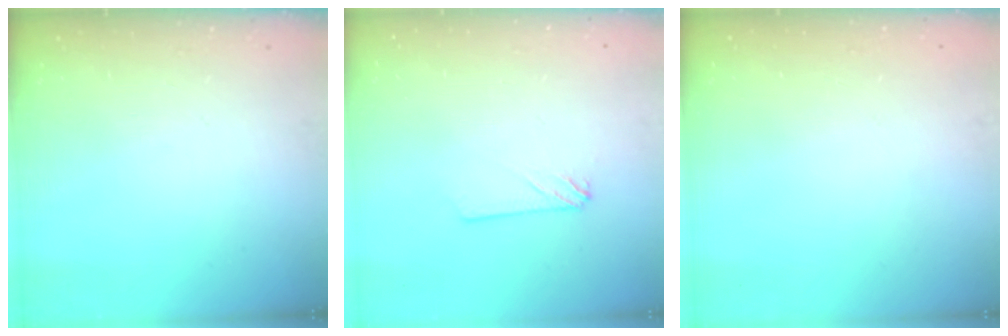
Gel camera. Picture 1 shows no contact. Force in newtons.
{"total": 2.4, "press": 2.4, "slide": 0.2}
{"total": 0.0}